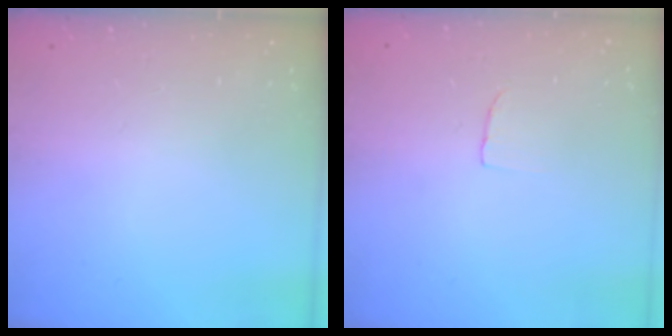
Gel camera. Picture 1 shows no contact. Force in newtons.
{"total": 2.7, "press": 2.7, "slide": 0.2}